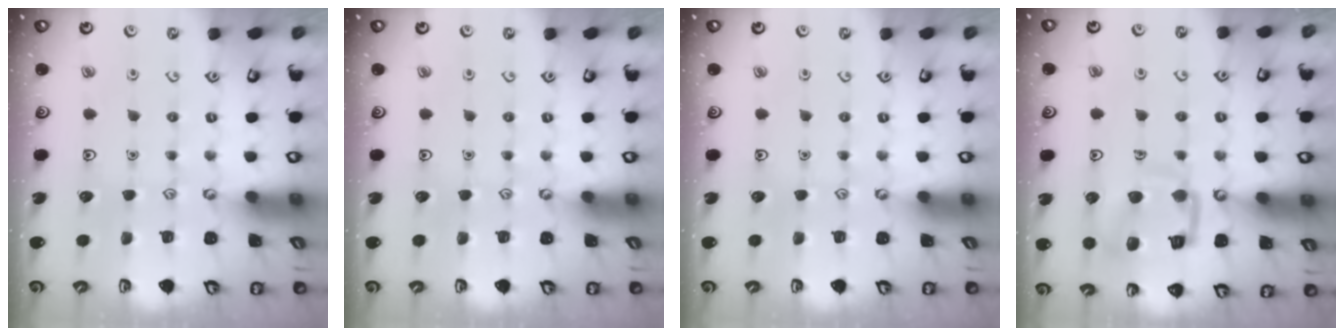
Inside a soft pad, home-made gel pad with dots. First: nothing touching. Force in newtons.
{"total": 0.0}
{"total": 0.0}
{"total": 12.5, "press": 12.5, "slide": 1.3}